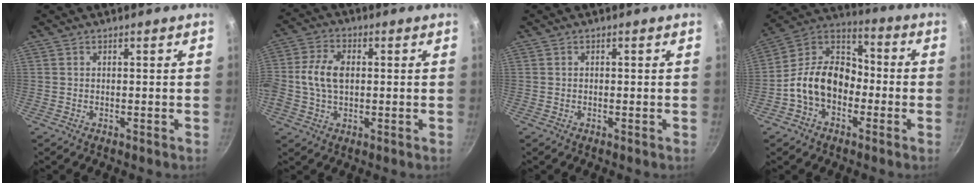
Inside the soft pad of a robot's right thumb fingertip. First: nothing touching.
{"total": 8.2, "force": [0.3, 5.2, 6.3], "torque": [-0.133, 0.015, 0.005]}
{"total": 0.0}
{"total": 14.8, "force": [-3.4, 10.5, 9.9], "torque": [-0.154, 0.052, -0.073]}